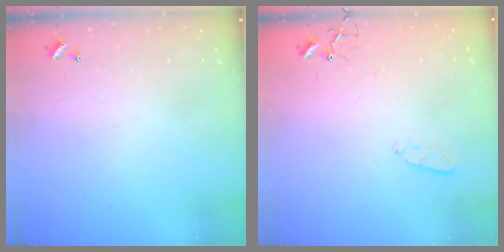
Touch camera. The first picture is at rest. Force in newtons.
{"total": 2.9, "press": 2.8, "slide": 0.5}